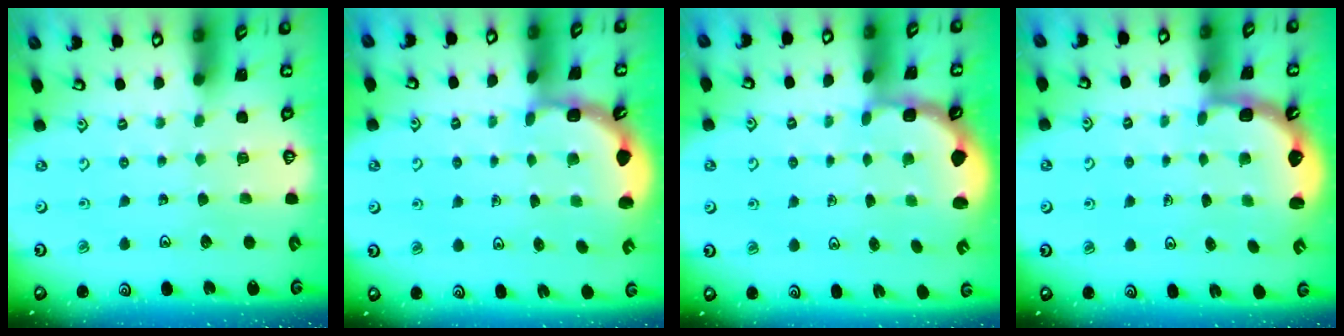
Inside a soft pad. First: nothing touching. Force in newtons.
{"total": 2.1, "press": 1.9, "slide": 0.8}
{"total": 2.5, "press": 2.1, "slide": 1.3}
{"total": 2.5, "press": 2.2, "slide": 1.3}